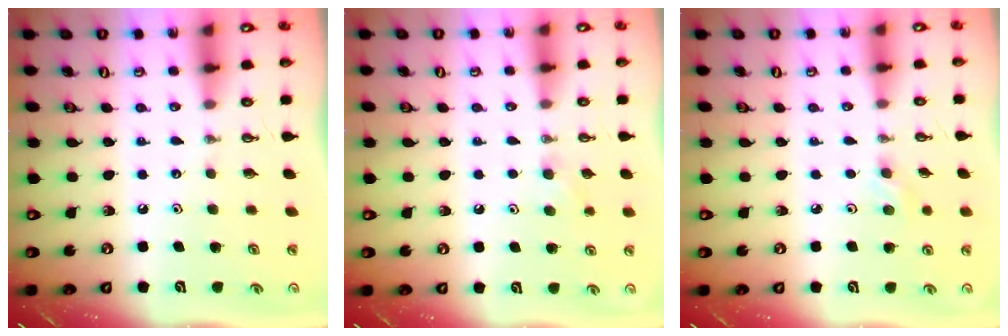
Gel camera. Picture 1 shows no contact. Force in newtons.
{"total": 6.9, "press": 5.6, "slide": 4.0}
{"total": 2.6, "press": 2.5, "slide": 0.8}